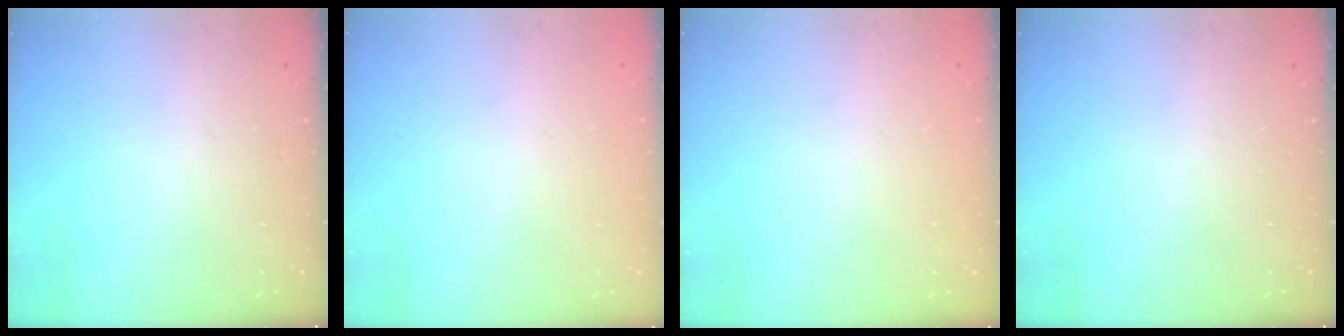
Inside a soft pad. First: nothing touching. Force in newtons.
{"total": 0.0}
{"total": 0.0}
{"total": 0.0}